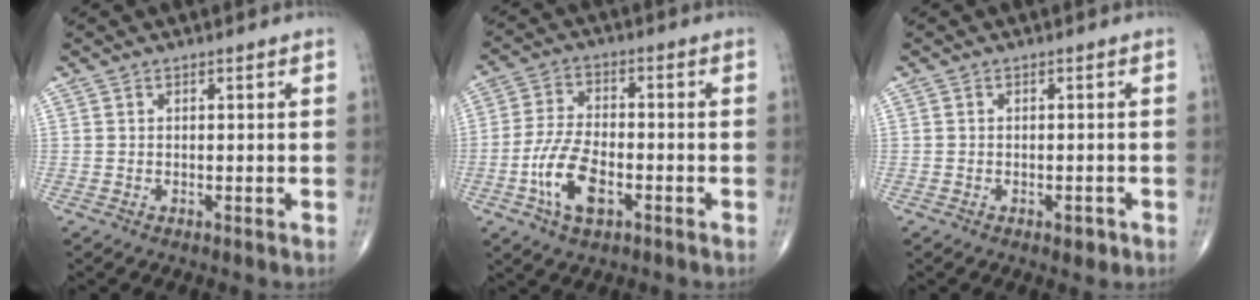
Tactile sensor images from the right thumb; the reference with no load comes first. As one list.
[{"total": 9.8, "force": [-3.7, 4.7, 7.7], "torque": [-0.153, 0.014, -0.070]}, {"total": 1.7, "force": [-1.0, 0.9, 1.1], "torque": [-0.004, 0.002, -0.013]}]